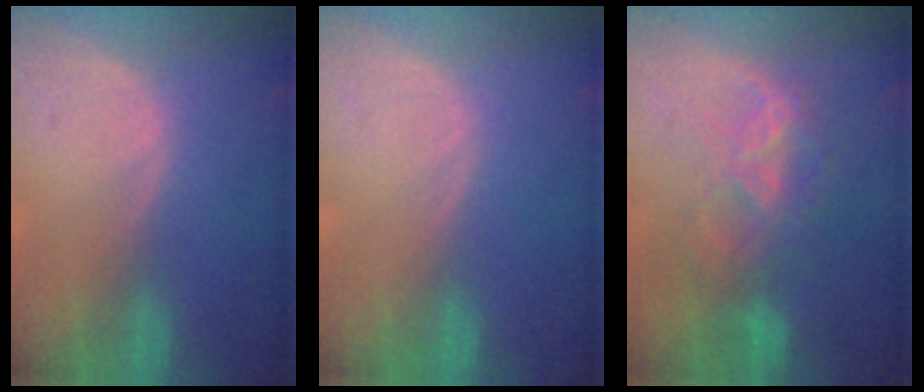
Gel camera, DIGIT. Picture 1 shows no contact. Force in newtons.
{"total": 0.0}
{"total": 7.8, "press": 7.1, "slide": 3.1}